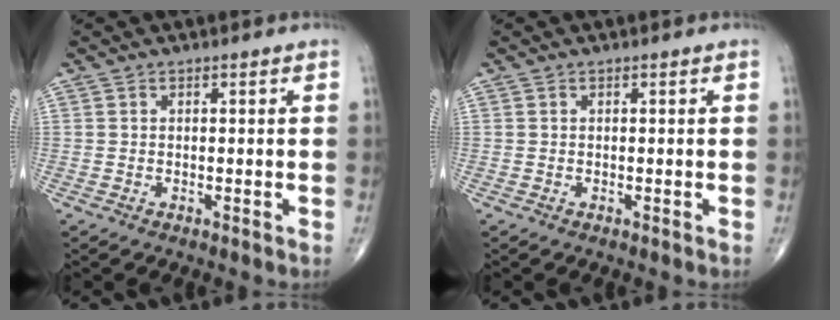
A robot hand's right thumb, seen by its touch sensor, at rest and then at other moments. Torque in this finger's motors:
{"motor_torque": [-0.04, 0.04, -0.01, 0.01, 0.00]}